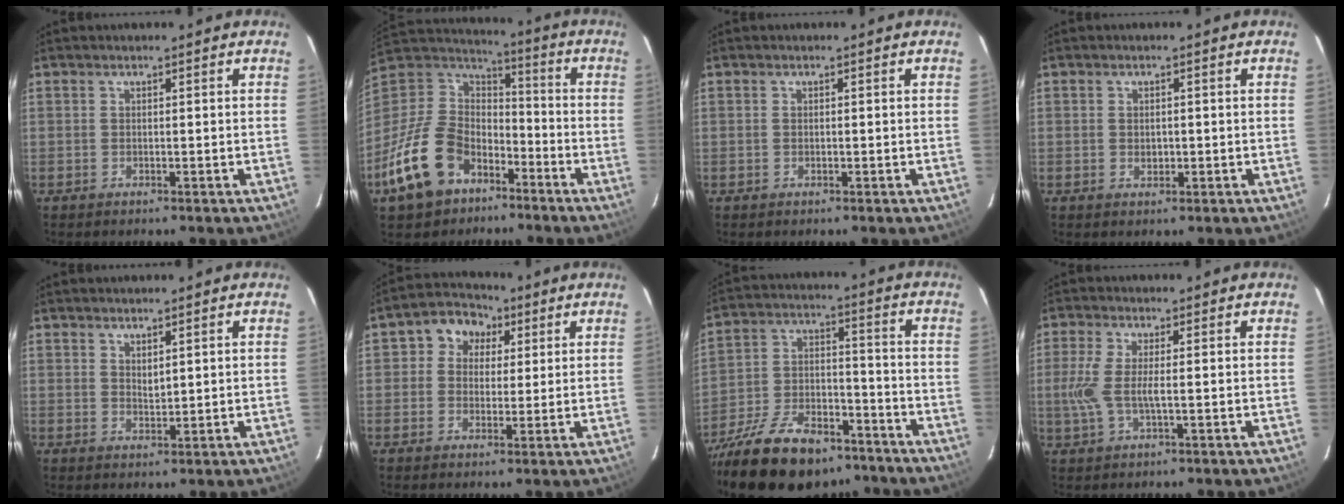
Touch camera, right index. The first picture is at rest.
{"total": 18.8, "force": [-10.3, 12.8, 9.2], "torque": [-0.225, 0.012, -0.166]}
{"total": 0.0}
{"total": 1.6, "force": [-0.2, 1.3, 0.9], "torque": [-0.014, 0.002, -0.002]}
{"total": 1.9, "force": [1.2, 0.9, 1.2], "torque": [-0.019, -0.002, 0.022]}
{"total": 6.7, "force": [1.9, 6.1, 2.2], "torque": [-0.034, 0.024, 0.022]}
{"total": 22.2, "force": [-16.5, 9.5, 11.4], "torque": [-0.227, -0.011, -0.259]}
{"total": 5.7, "force": [-0.4, 1.0, 5.6], "torque": [-0.128, -0.003, -0.009]}